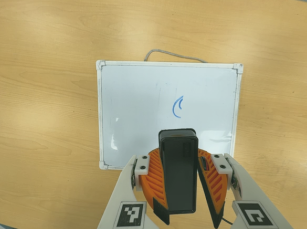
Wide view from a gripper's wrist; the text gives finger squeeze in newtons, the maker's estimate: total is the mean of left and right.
{"total": 9.8, "left": 10.1, "right": 9.5}